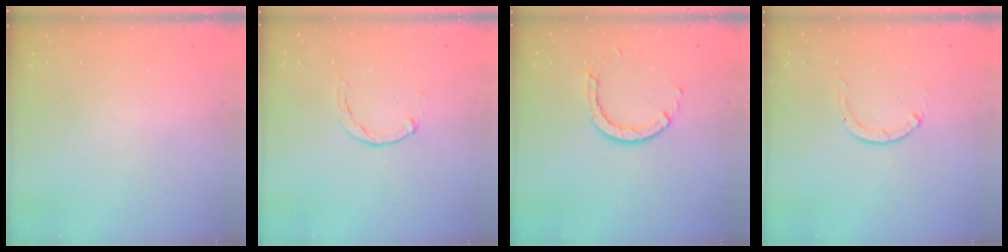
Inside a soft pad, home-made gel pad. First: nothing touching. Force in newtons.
{"total": 0.0}
{"total": 3.1, "press": 3.1, "slide": 0.1}
{"total": 0.0}